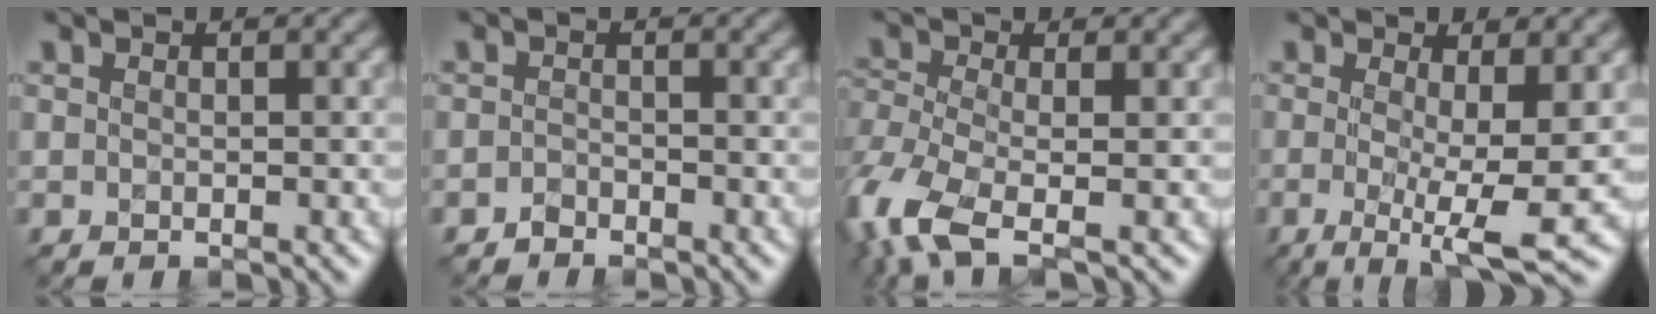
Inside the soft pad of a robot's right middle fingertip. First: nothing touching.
{"total": 0.9, "force": [-0.8, 0.3, 0.1], "torque": [0.000, 0.001, -0.017]}
{"total": 7.4, "force": [-4.0, 3.0, 5.5], "torque": [-0.128, -0.018, -0.083]}
{"total": 6.4, "force": [-0.6, 1.2, 6.2], "torque": [-0.099, -0.015, -0.009]}